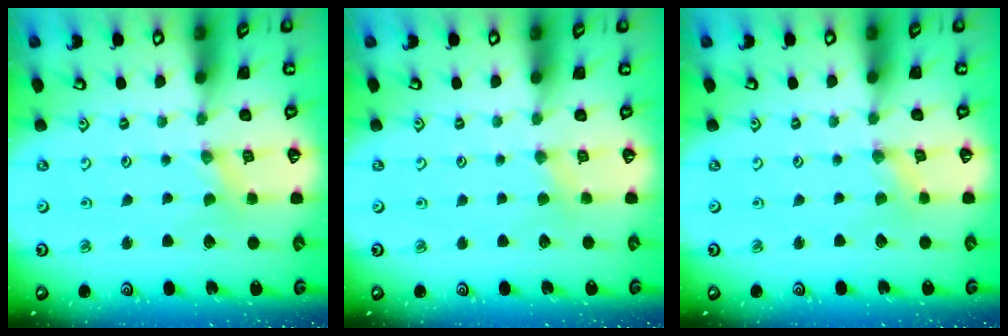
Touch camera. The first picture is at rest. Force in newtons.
{"total": 2.2, "press": 2.2, "slide": 0.4}
{"total": 0.6, "press": 0.5, "slide": 0.1}